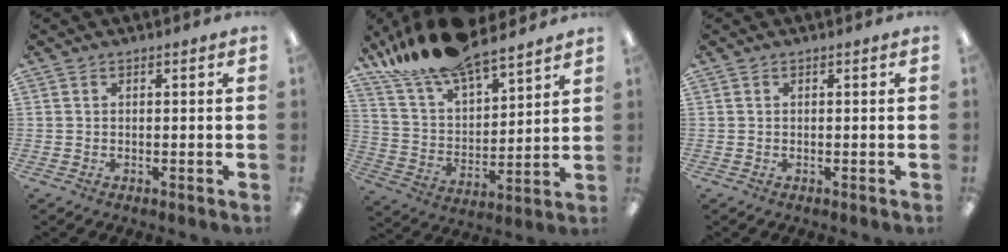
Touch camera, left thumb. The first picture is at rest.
{"total": 18.0, "force": [15.6, 5.2, 7.4], "torque": [-0.159, -0.095, 0.281]}
{"total": 0.0}